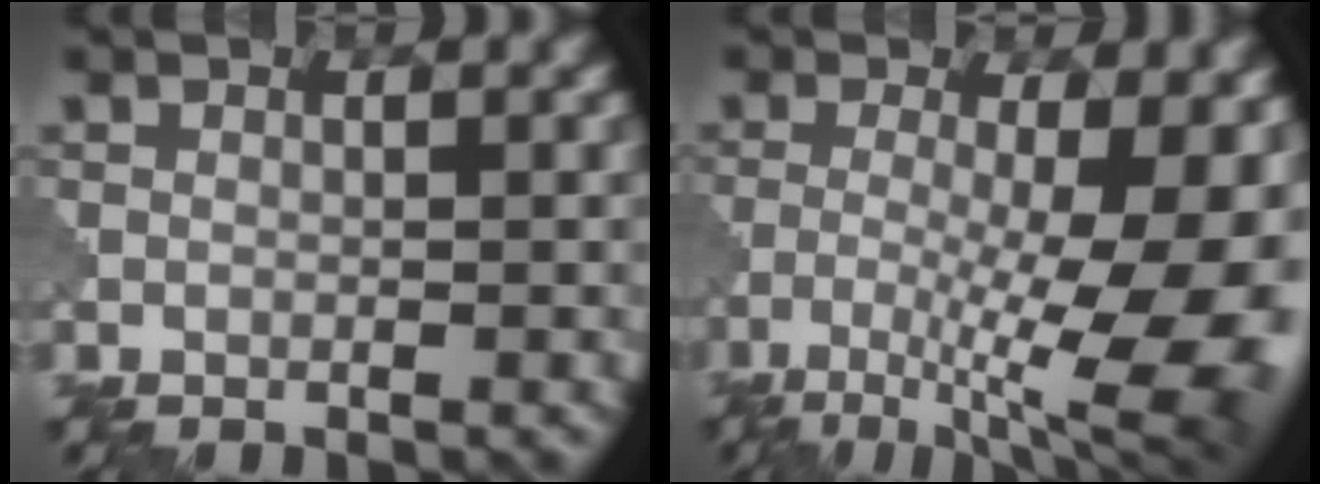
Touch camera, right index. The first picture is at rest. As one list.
[{"total": 12.3, "force": [-3.3, 4.0, 11.1], "torque": [-0.177, -0.014, -0.044]}]